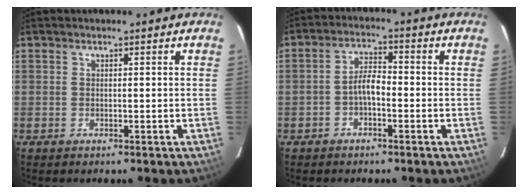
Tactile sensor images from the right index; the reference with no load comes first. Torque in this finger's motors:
{"motor_torque": [0.16, -0.08, 0.13, 0.06]}